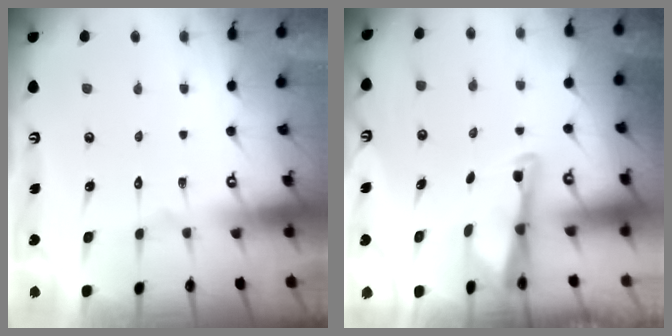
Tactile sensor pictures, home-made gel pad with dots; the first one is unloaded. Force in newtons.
{"total": 2.9, "press": 2.9, "slide": 0.2}